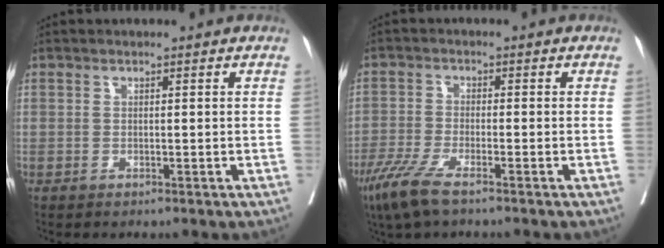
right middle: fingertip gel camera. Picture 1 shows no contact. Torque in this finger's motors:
{"motor_torque": [0.99, -0.90, 0.39, 0.14]}